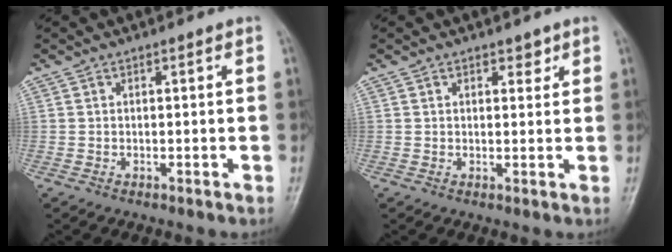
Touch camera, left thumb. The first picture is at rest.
{"total": 1.8, "force": [1.2, 1.1, 0.8], "torque": [0.007, -0.005, 0.013]}